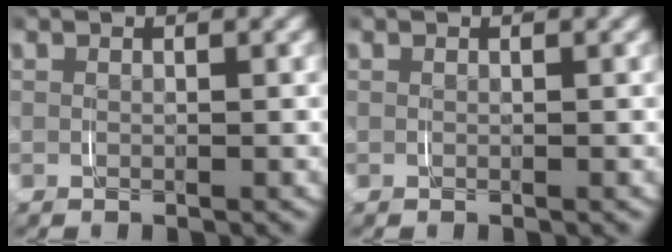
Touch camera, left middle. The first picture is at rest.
{"total": 0.0}